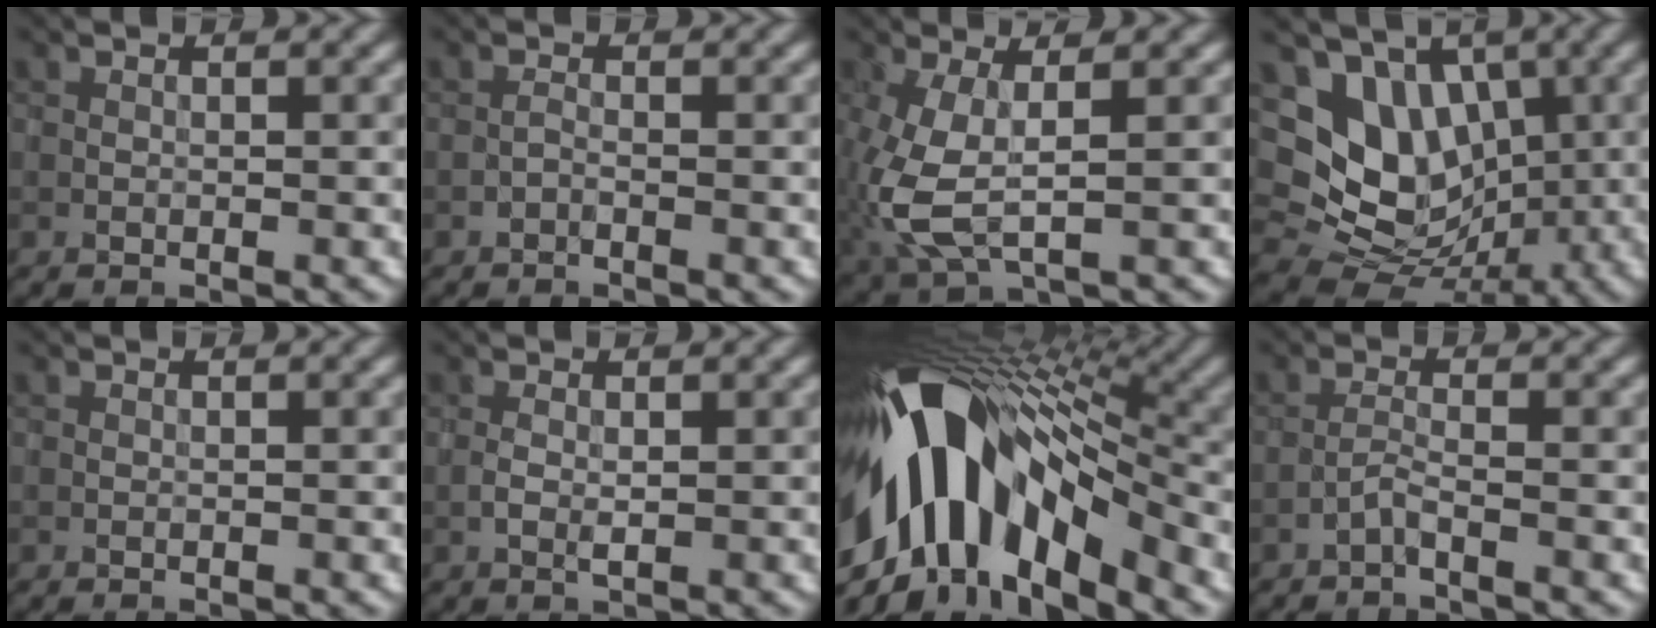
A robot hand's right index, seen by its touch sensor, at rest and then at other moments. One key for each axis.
{"total": 0.5, "fx": -0.5, "fy": 0.0, "fz": 0.1, "tx": -0.002, "ty": 0.005, "tz": -0.010}
{"total": 4.9, "fx": -0.5, "fy": 2.1, "fz": 4.4, "tx": -0.123, "ty": -0.007, "tz": -0.005}
{"total": 8.6, "fx": 1.4, "fy": 7.0, "fz": 4.8, "tx": -0.059, "ty": -0.007, "tz": 0.022}
{"total": 0.0}
{"total": 0.6, "fx": 0.0, "fy": 0.0, "fz": 0.6, "tx": -0.014, "ty": 0.003, "tz": 0.000}
{"total": 15.3, "fx": -3.3, "fy": 8.3, "fz": 12.4, "tx": -0.217, "ty": 0.016, "tz": -0.060}
{"total": 1.2, "fx": -1.0, "fy": 0.0, "fz": 0.6, "tx": -0.012, "ty": 0.009, "tz": -0.027}